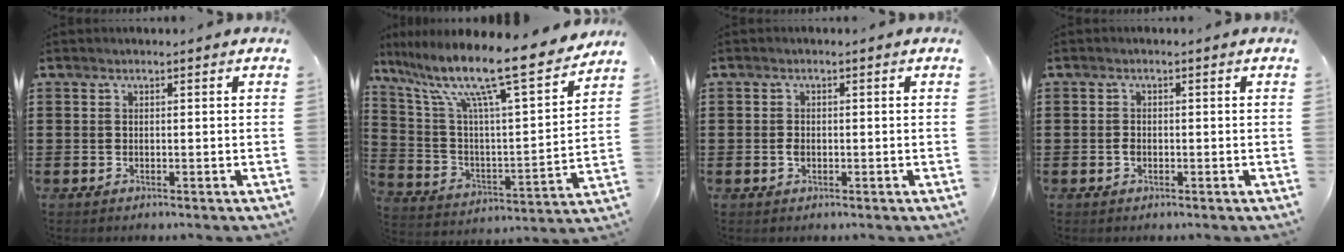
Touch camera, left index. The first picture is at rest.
{"total": 13.8, "force": [10.6, 0.9, 8.8], "torque": [-0.188, -0.074, 0.169]}
{"total": 1.3, "force": [-0.3, 0.9, 1.0], "torque": [-0.021, 0.003, -0.007]}
{"total": 1.1, "force": [-0.4, 0.8, 0.7], "torque": [-0.017, 0.001, -0.008]}